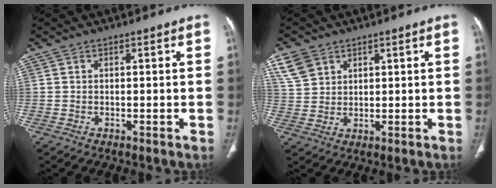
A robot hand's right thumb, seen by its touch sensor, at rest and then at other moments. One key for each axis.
{"total": 6.0, "fx": 3.4, "fy": 4.4, "fz": 2.2, "tx": -0.030, "ty": -0.008, "tz": 0.075}